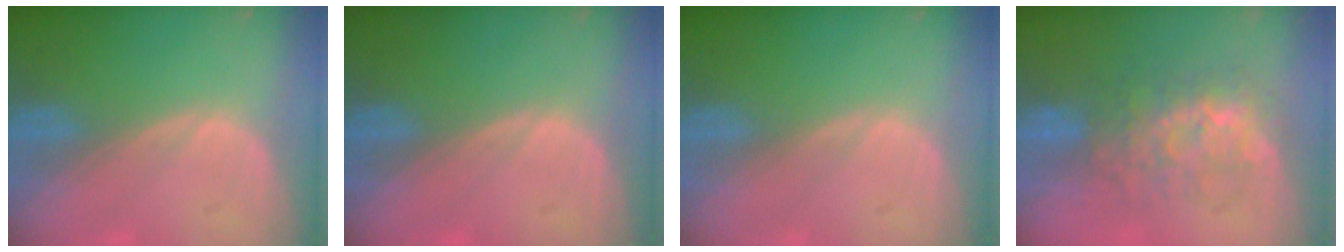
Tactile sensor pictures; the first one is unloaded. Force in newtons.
{"total": 0.0}
{"total": 0.0}
{"total": 7.7, "press": 7.5, "slide": 1.6}